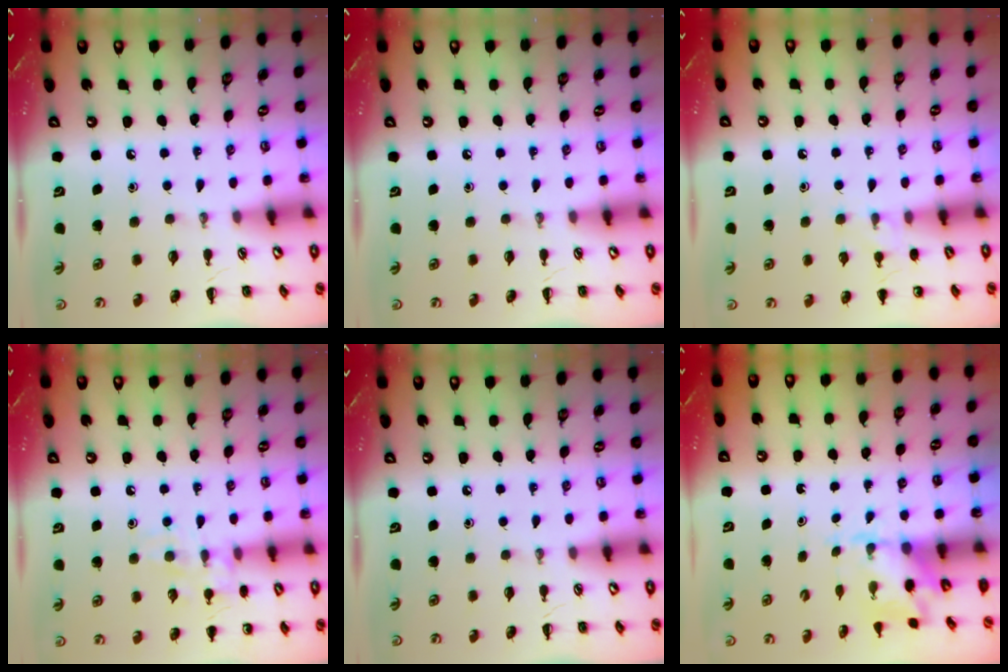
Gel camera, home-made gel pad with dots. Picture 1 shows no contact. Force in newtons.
{"total": 0.0}
{"total": 5.8, "press": 5.5, "slide": 2.0}
{"total": 10.1, "press": 10.0, "slide": 1.5}
{"total": 0.0}
{"total": 2.3, "press": 2.3, "slide": 0.5}